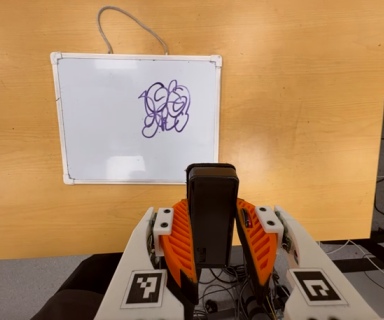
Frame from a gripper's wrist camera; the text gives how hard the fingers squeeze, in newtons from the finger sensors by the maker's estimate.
{"total": 4.5, "left": 2.9, "right": 6.0}